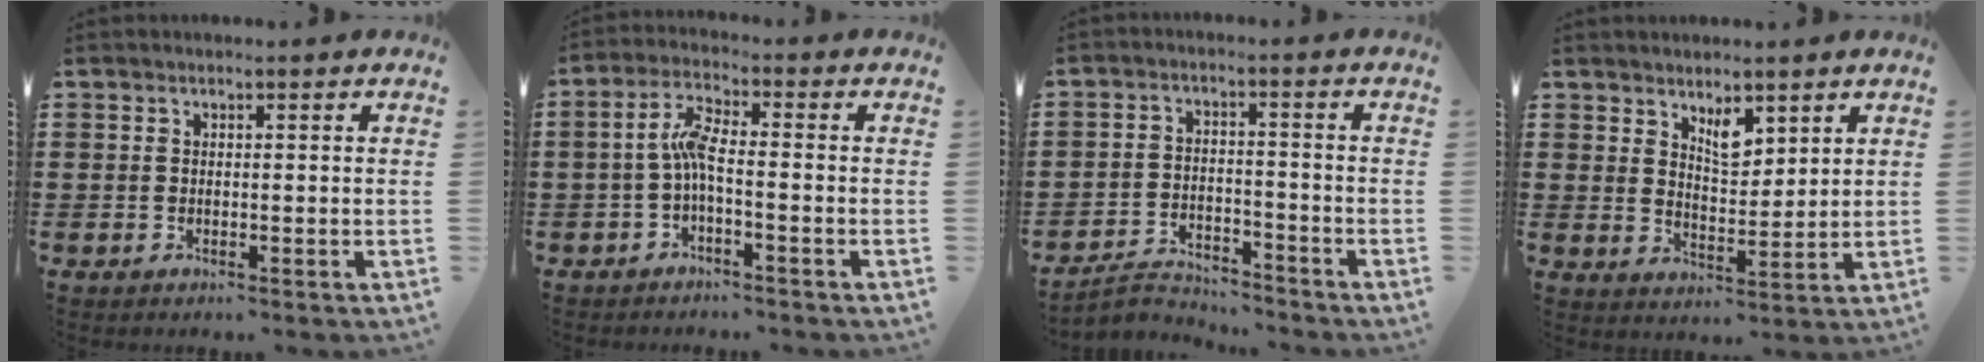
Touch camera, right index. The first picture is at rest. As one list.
[{"total": 4.8, "force": [-1.1, 1.1, 4.5], "torque": [-0.099, 0.001, -0.026]}, {"total": 3.7, "force": [-3.5, 1.0, 0.5], "torque": [-0.020, 0.006, -0.074]}, {"total": 4.6, "force": [3.3, 2.0, 2.6], "torque": [-0.043, -0.008, 0.055]}]